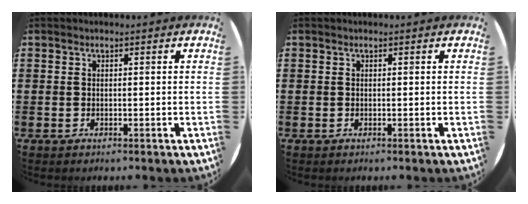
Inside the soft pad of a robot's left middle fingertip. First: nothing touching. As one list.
[{"total": 0.0}]